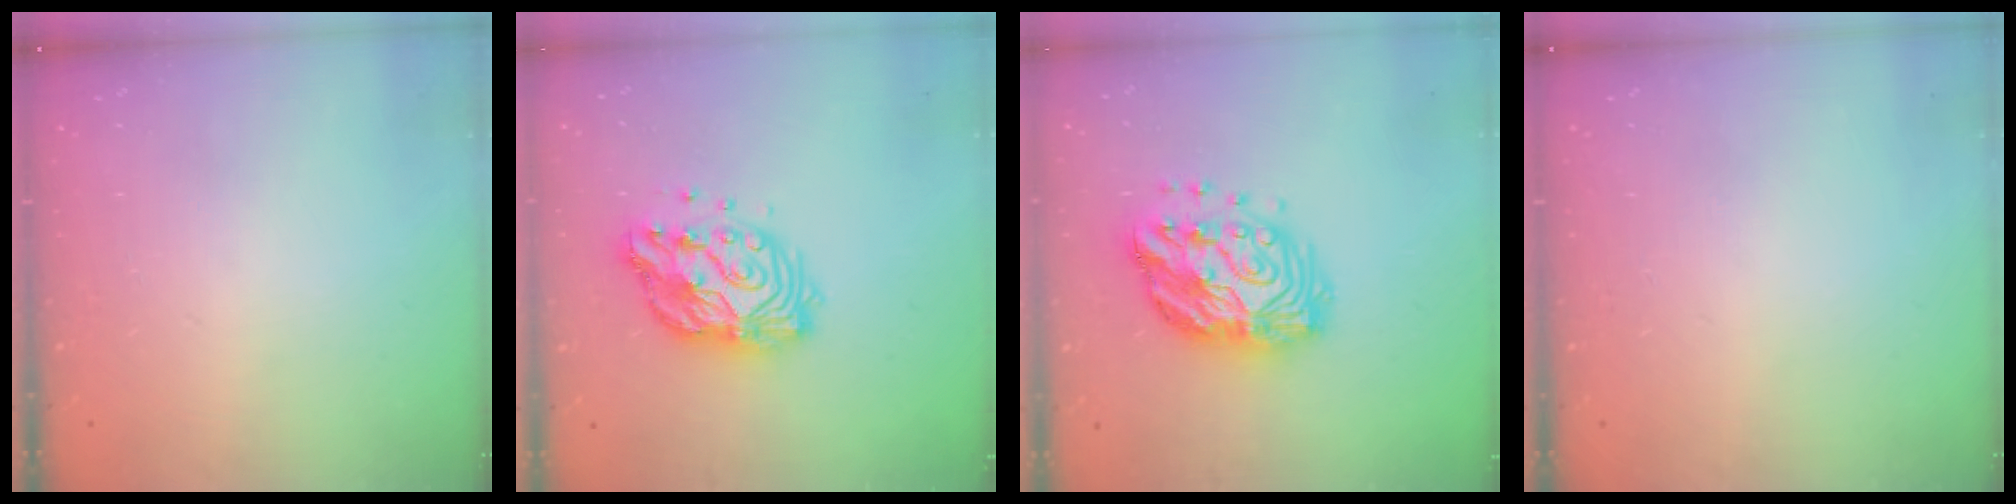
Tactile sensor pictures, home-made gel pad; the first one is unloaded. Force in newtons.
{"total": 13.4, "press": 13.4, "slide": 1.2}
{"total": 16.6, "press": 16.5, "slide": 1.5}
{"total": 0.0}